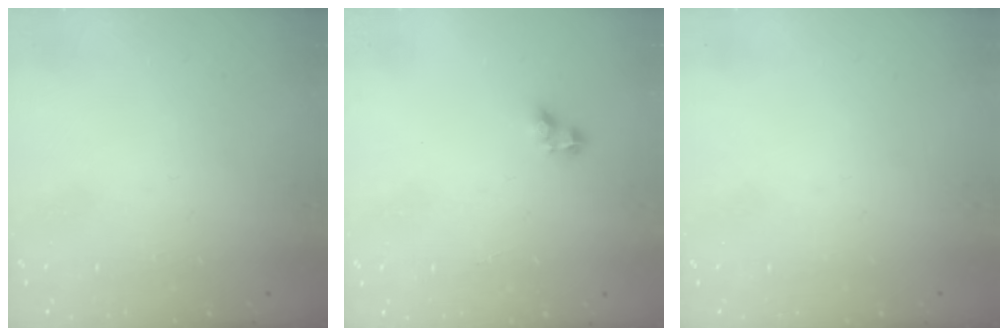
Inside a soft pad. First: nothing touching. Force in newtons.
{"total": 3.7, "press": 3.7, "slide": 0.6}
{"total": 0.0}